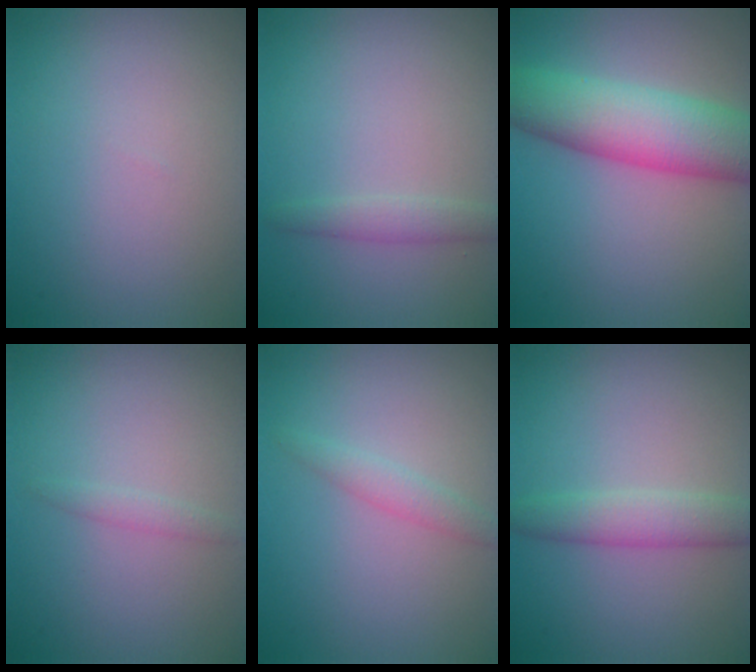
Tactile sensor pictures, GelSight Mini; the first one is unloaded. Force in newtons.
{"total": 1.5, "press": 1.5, "slide": 0.1}
{"total": 7.9, "press": 7.9, "slide": 0.2}
{"total": 0.9, "press": 0.9, "slide": 0.1}
{"total": 1.4, "press": 1.4, "slide": 0.0}
{"total": 2.8, "press": 2.8, "slide": 0.1}